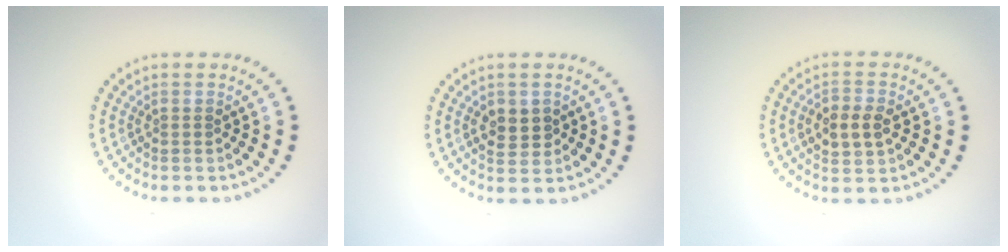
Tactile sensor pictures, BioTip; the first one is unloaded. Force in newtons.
{"total": 2.4, "press": 2.3, "slide": 0.4}
{"total": 3.0, "press": 3.0, "slide": 0.2}